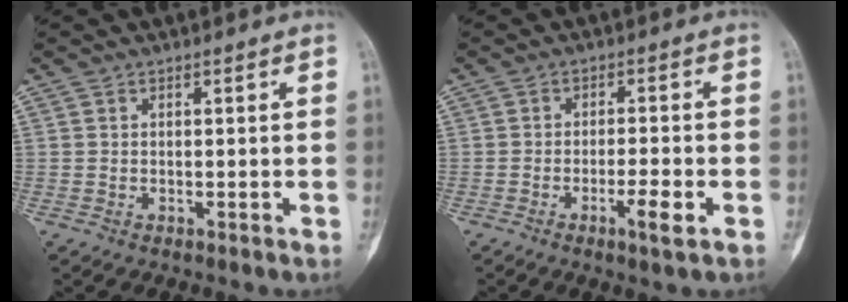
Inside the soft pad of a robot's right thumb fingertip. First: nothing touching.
{"total": 4.6, "force": [-2.2, 0.5, 4.0], "torque": [-0.073, 0.007, -0.039]}